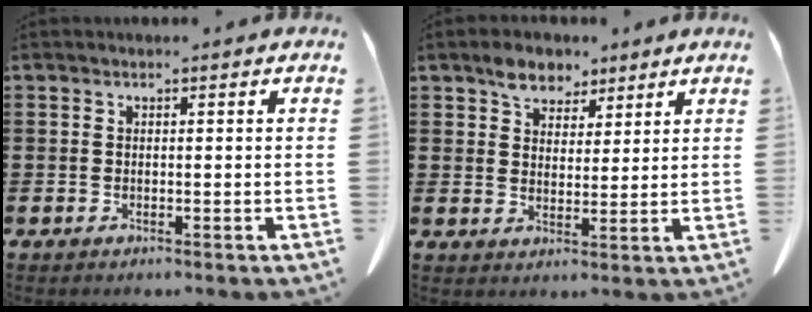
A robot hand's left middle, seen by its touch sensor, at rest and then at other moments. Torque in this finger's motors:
{"motor_torque": [1.22, 0.92, 0.14, 0.04]}